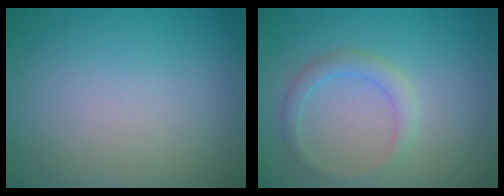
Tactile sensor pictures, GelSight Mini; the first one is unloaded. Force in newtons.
{"total": 2.0, "press": 2.0, "slide": 0.1}